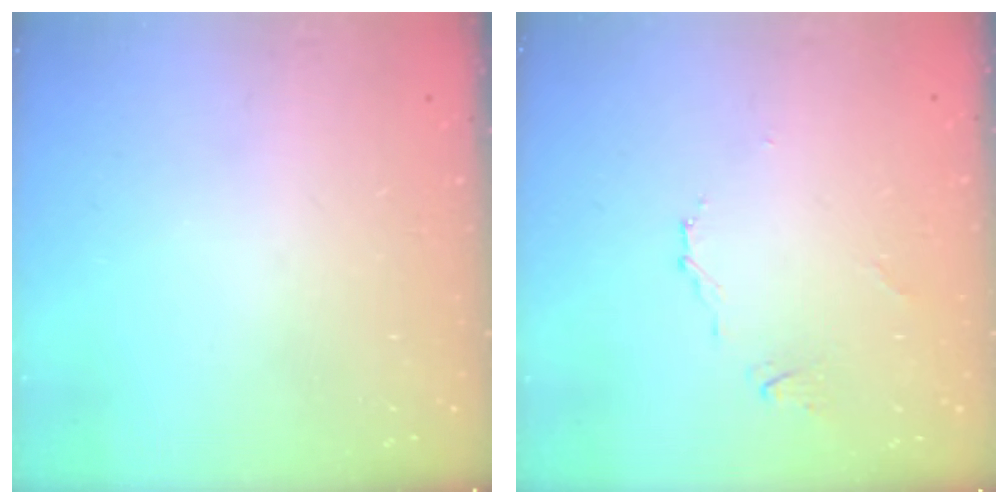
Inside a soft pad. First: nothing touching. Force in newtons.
{"total": 2.7, "press": 2.6, "slide": 0.5}